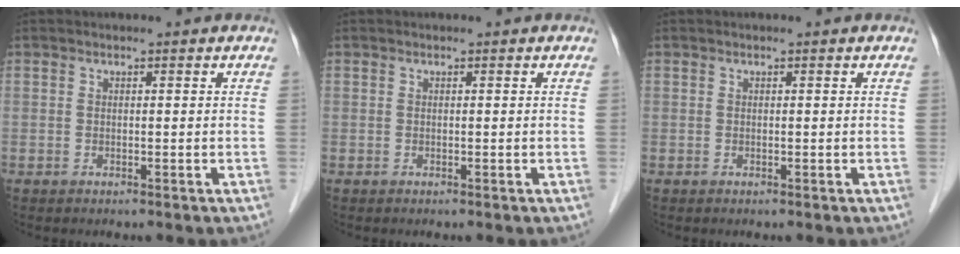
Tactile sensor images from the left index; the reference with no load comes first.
{"total": 0.0}
{"total": 0.0}